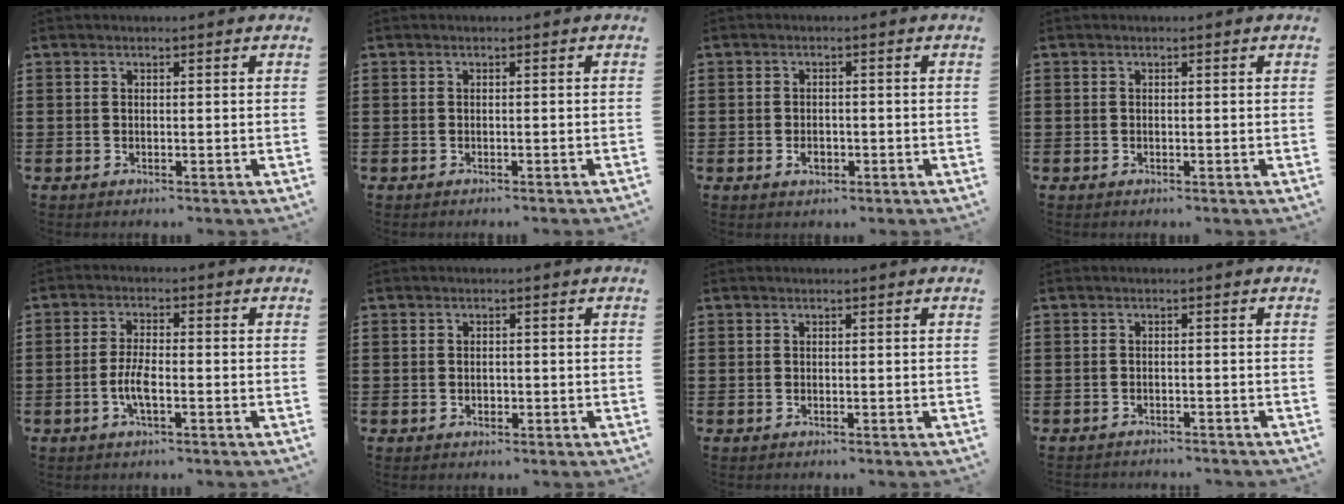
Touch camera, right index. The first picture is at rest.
{"total": 0.5, "force": [-0.4, -0.1, 0.3], "torque": [-0.006, -0.002, -0.008]}
{"total": 1.9, "force": [-0.7, 1.2, 1.3], "torque": [-0.025, 0.001, -0.014]}
{"total": 0.0}
{"total": 3.9, "force": [-1.4, 0.9, 3.6], "torque": [-0.083, -0.005, -0.031]}
{"total": 0.8, "force": [-0.2, 0.6, 0.5], "torque": [-0.011, 0.004, -0.005]}
{"total": 0.0}
{"total": 1.6, "force": [-1.6, 0.1, -0.1], "torque": [-0.005, 0.001, -0.036]}